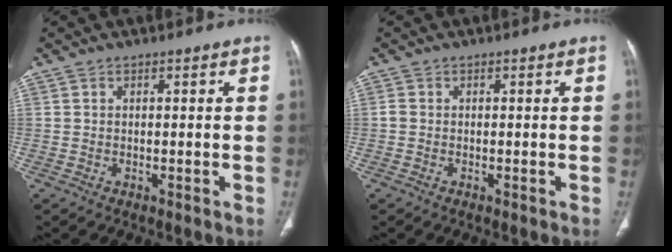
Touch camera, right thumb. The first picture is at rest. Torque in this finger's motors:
{"motor_torque": [-0.52, -0.28, 0.44, -0.11, -0.04]}